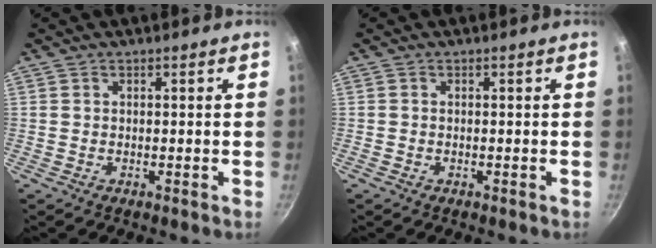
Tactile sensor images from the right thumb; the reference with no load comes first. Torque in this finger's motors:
{"motor_torque": [-0.65, 0.01, -0.09, 0.38, 0.07]}